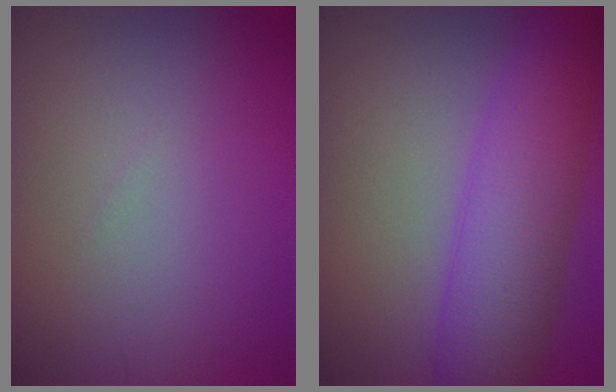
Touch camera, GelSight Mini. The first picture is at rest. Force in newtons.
{"total": 7.9, "press": 7.9, "slide": 0.2}